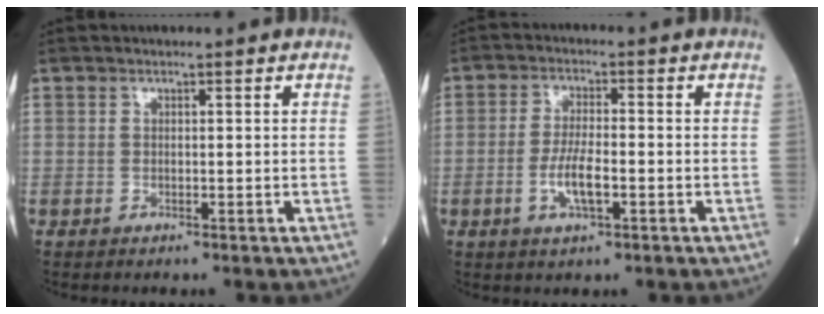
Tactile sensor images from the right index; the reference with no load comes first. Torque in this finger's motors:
{"motor_torque": [0.59, -0.09, 0.44, 0.10]}